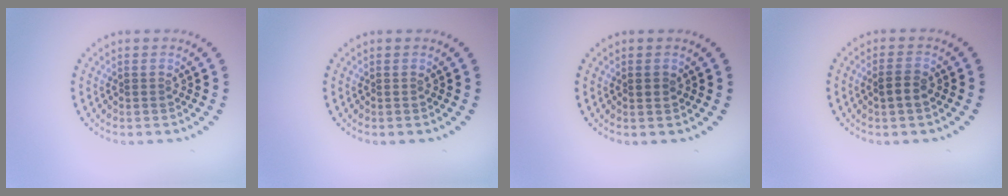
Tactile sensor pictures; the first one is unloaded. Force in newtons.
{"total": 0.0}
{"total": 0.9, "press": 0.8, "slide": 0.3}
{"total": 1.8, "press": 1.8, "slide": 0.5}